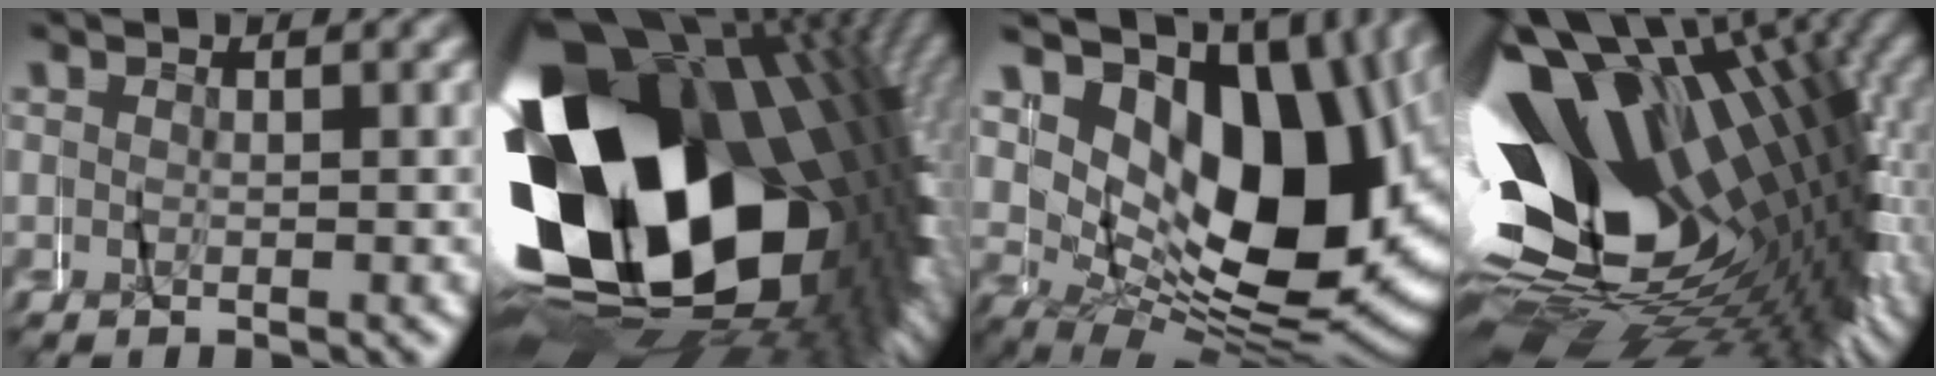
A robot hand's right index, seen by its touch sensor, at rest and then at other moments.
{"total": 47.9, "force": [-5.4, 28.2, 38.3], "torque": [-0.531, -0.048, -0.060]}
{"total": 20.6, "force": [2.9, 13.3, 15.6], "torque": [-0.245, 0.002, 0.038]}
{"total": 38.6, "force": [-7.2, 24.2, 29.1], "torque": [-0.421, -0.058, -0.092]}